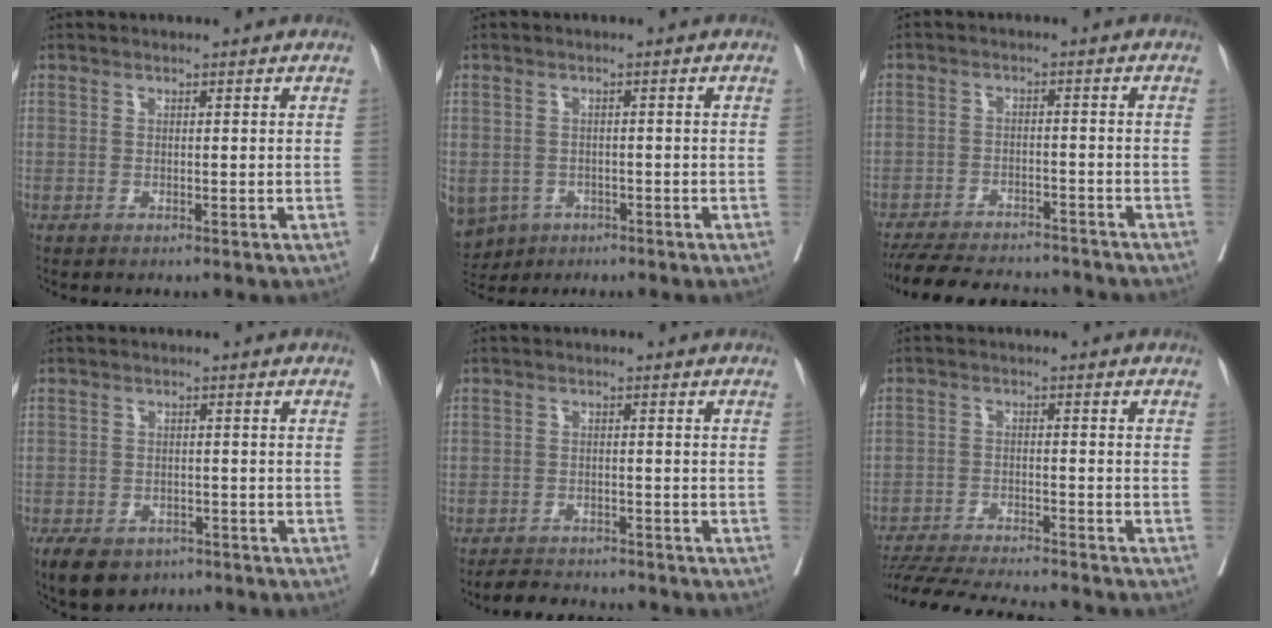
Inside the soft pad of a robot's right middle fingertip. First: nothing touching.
{"total": 9.9, "force": [-5.1, 7.9, 3.2], "torque": [-0.105, -0.009, -0.067]}
{"total": 15.2, "force": [-13.7, 3.8, 5.4], "torque": [-0.120, -0.010, -0.193]}
{"total": 7.6, "force": [-5.2, 4.5, 3.3], "torque": [-0.061, -0.004, -0.077]}
{"total": 5.4, "force": [-5.0, 1.5, 1.1], "torque": [-0.021, -0.011, -0.077]}
{"total": 14.5, "force": [-13.4, 0.6, 5.6], "torque": [-0.097, -0.023, -0.205]}